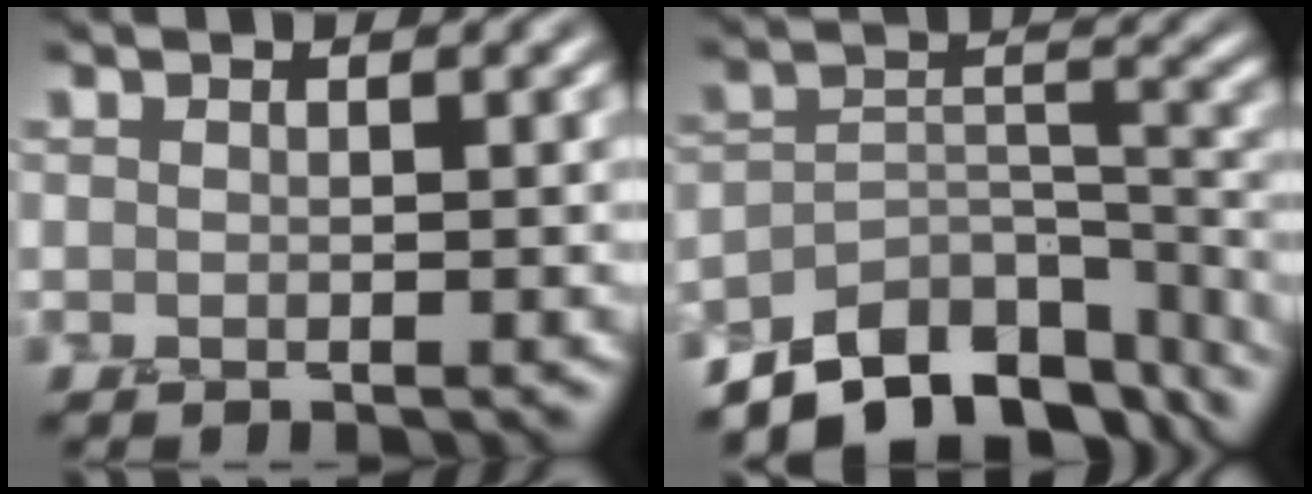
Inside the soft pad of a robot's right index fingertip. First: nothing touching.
{"total": 9.3, "force": [-7.3, 4.0, 4.1], "torque": [-0.066, -0.003, -0.120]}